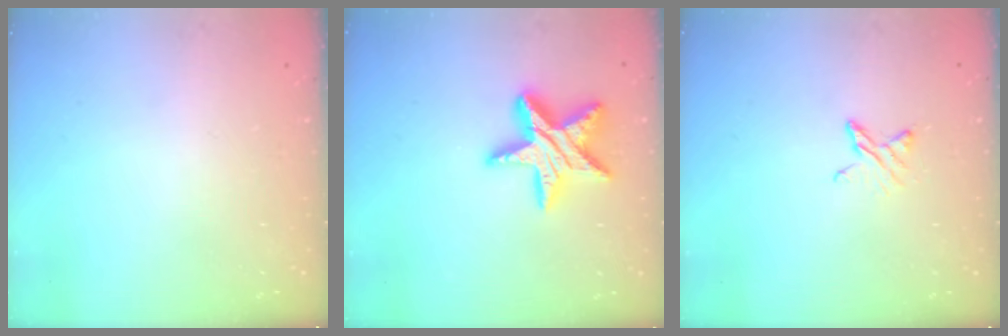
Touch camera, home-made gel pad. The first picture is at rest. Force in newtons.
{"total": 15.3, "press": 15.3, "slide": 0.6}
{"total": 4.3, "press": 4.2, "slide": 0.5}